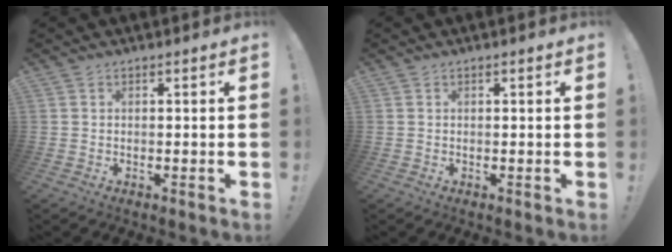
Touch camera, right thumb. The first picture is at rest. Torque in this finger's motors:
{"motor_torque": [-0.07, -0.03, 0.02, 0.02, 0.02]}